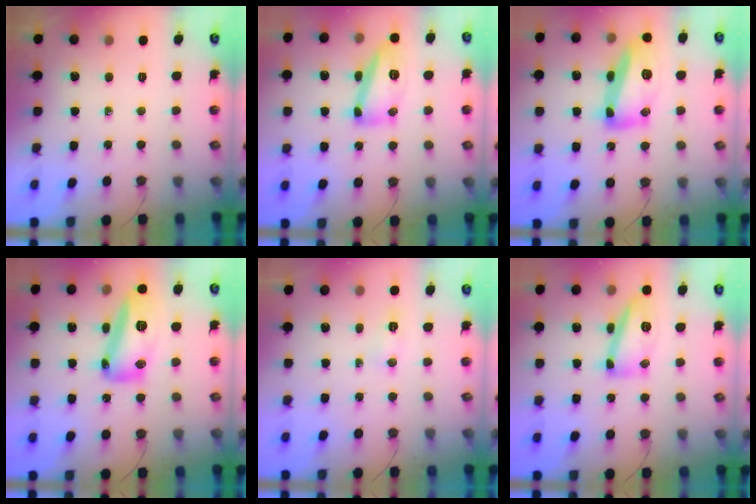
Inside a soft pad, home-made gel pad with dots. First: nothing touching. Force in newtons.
{"total": 13.2, "press": 13.2, "slide": 1.3}
{"total": 16.4, "press": 16.3, "slide": 1.1}
{"total": 30.4, "press": 21.3, "slide": 21.7}
{"total": 4.5, "press": 4.5, "slide": 0.7}
{"total": 13.7, "press": 13.7, "slide": 1.1}